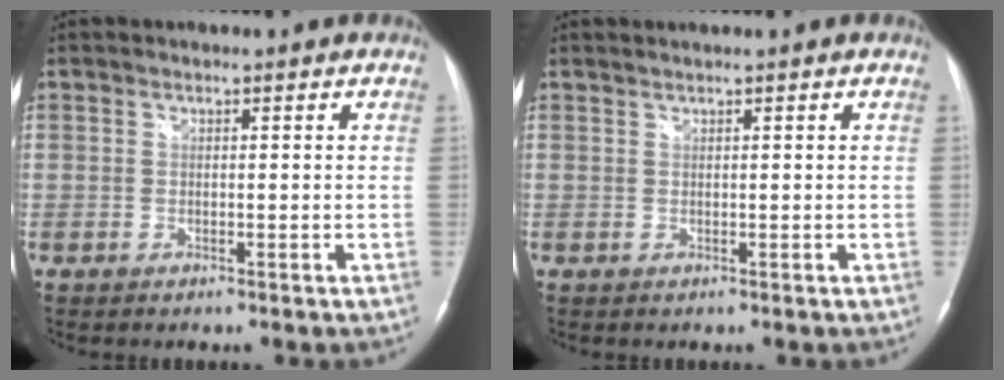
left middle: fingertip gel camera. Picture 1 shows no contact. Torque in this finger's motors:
{"motor_torque": [-0.01, -0.06, 0.04, -0.01]}